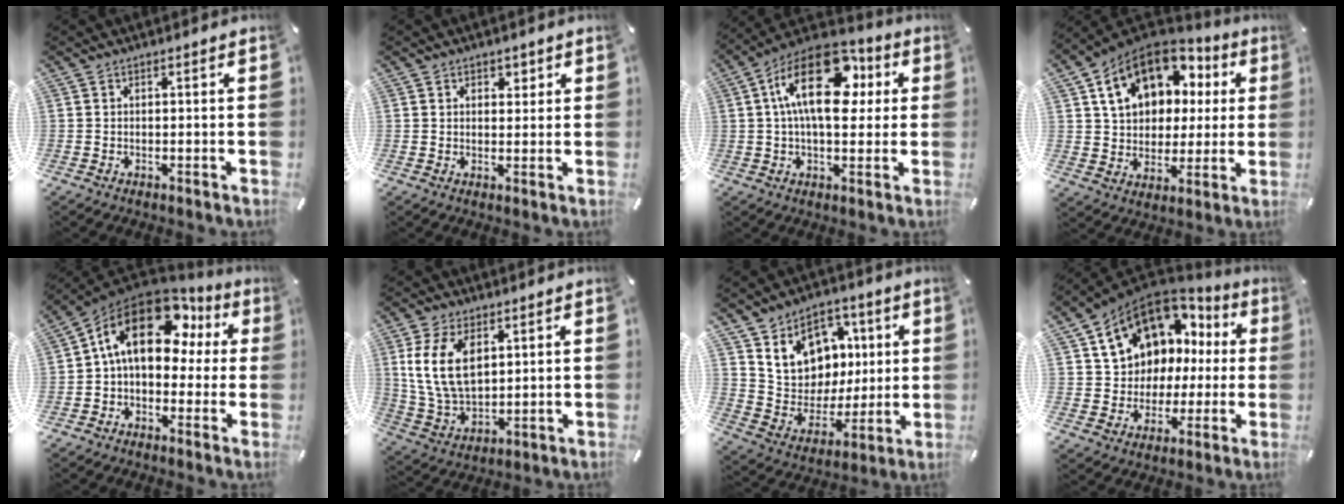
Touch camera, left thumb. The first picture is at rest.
{"total": 2.1, "force": [1.2, 1.7, 0.5], "torque": [0.012, -0.005, 0.014]}
{"total": 19.4, "force": [4.7, 10.8, 15.3], "torque": [-0.270, -0.011, 0.075]}
{"total": 16.4, "force": [7.4, 11.9, 8.4], "torque": [-0.152, -0.021, 0.139]}
{"total": 18.4, "force": [6.0, 11.5, 13.0], "torque": [-0.207, -0.018, 0.102]}
{"total": 12.4, "force": [3.9, 8.1, 8.5], "torque": [-0.197, -0.006, 0.068]}
{"total": 13.7, "force": [4.6, 12.2, 4.2], "torque": [-0.072, -0.032, 0.097]}
{"total": 12.9, "force": [6.8, 10.0, 4.3], "torque": [-0.085, -0.061, 0.134]}